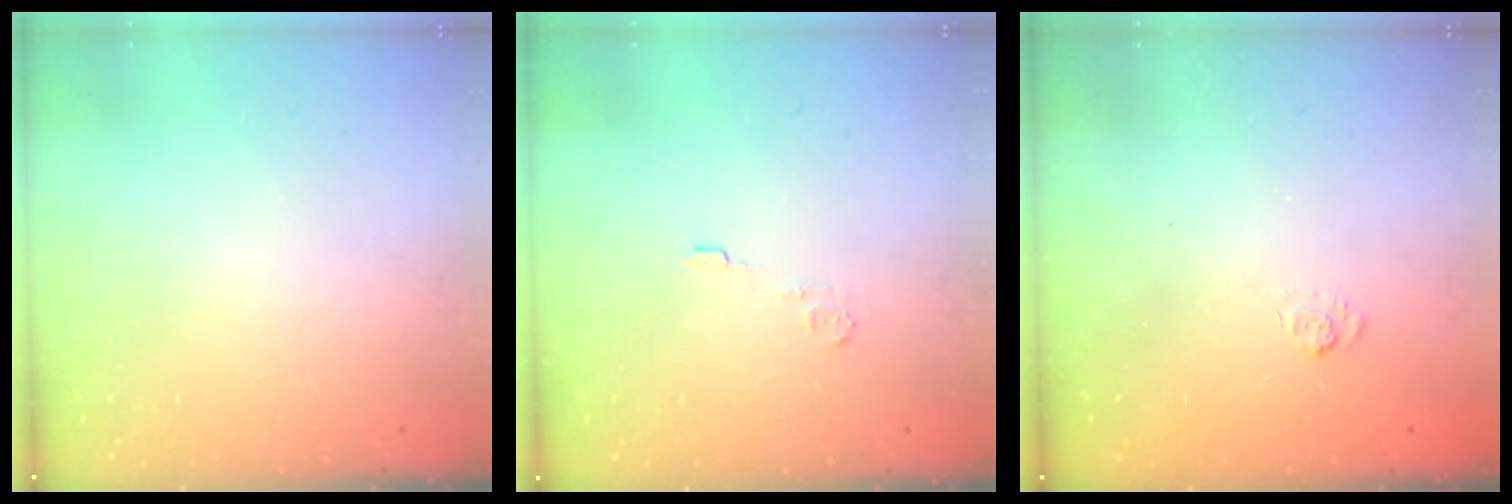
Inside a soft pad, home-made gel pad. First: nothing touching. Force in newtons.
{"total": 3.5, "press": 3.5, "slide": 0.4}
{"total": 2.6, "press": 2.2, "slide": 1.4}